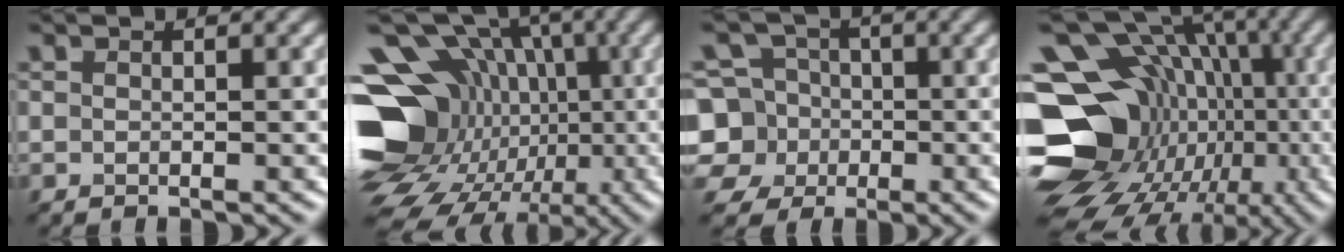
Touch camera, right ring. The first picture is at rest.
{"total": 21.7, "force": [-3.2, 18.1, 11.6], "torque": [-0.193, 0.024, -0.082]}
{"total": 7.2, "force": [-1.2, 6.8, 2.2], "torque": [-0.049, 0.029, -0.057]}
{"total": 20.0, "force": [-3.4, 16.3, 11.0], "torque": [-0.170, 0.027, -0.061]}